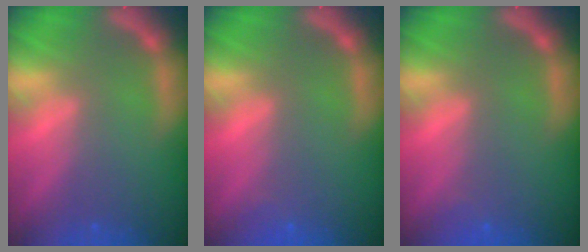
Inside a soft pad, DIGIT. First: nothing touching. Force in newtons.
{"total": 0.9}
{"total": 0.9}